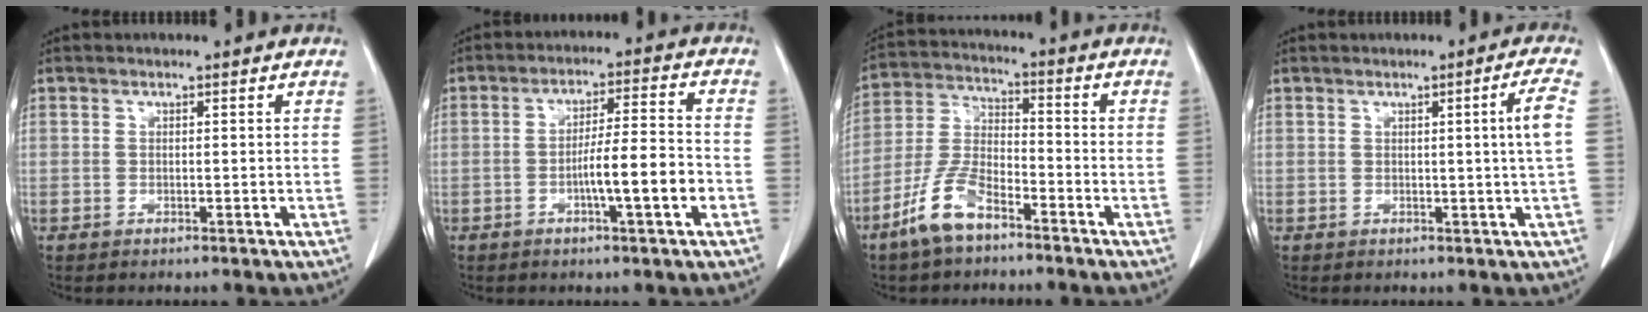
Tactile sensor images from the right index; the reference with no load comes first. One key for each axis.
{"total": 8.3, "fx": -2.7, "fy": 0.2, "fz": 7.9, "tx": -0.129, "ty": 0.007, "tz": -0.046}
{"total": 9.0, "fx": -6.1, "fy": 3.2, "fz": 5.9, "tx": -0.137, "ty": -0.002, "tz": -0.124}
{"total": 3.7, "fx": 0.2, "fy": -1.2, "fz": 3.5, "tx": -0.052, "ty": -0.004, "tz": 0.005}